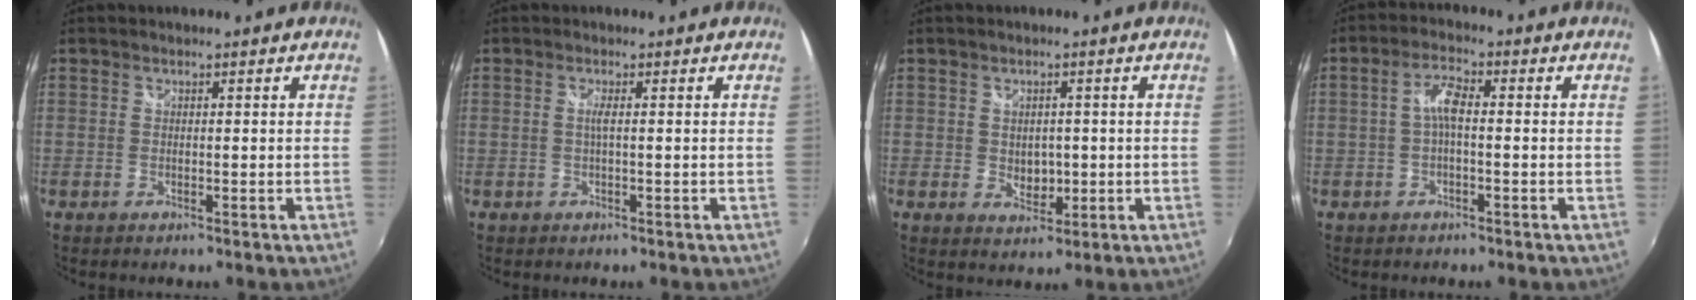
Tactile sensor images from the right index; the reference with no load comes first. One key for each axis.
{"total": 1.2, "fx": 0.0, "fy": -0.3, "fz": 1.2, "tx": -0.022, "ty": -0.001, "tz": -0.002}
{"total": 3.8, "fx": -0.2, "fy": 3.0, "fz": 2.4, "tx": -0.035, "ty": -0.004, "tz": 0.000}
{"total": 3.8, "fx": -0.4, "fy": 1.1, "fz": 3.7, "tx": -0.076, "ty": 0.012, "tz": -0.008}